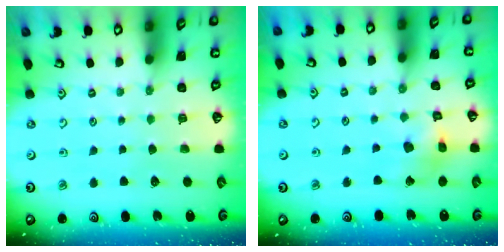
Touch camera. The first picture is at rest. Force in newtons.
{"total": 10.2, "press": 10.1, "slide": 1.5}